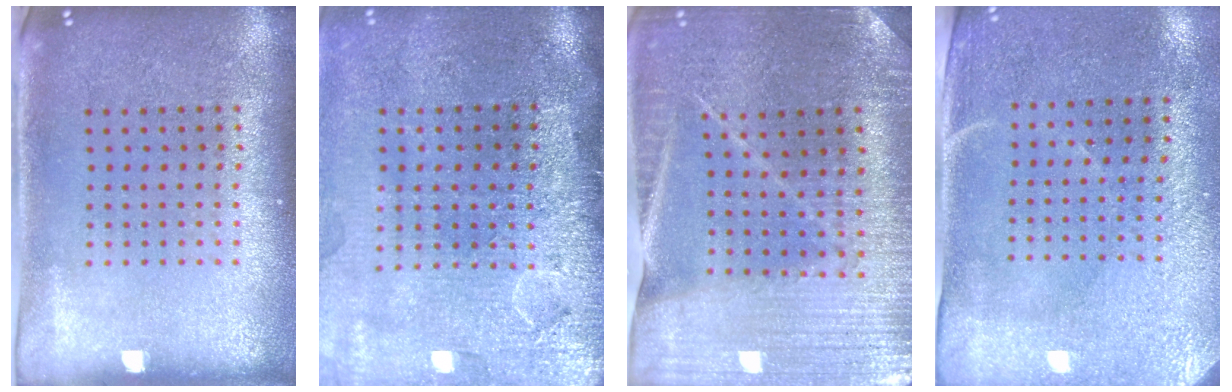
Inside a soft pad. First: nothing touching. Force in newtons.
{"total": 4.4, "press": 3.6, "slide": 2.5}
{"total": 2.6, "press": 2.6, "slide": 0.4}
{"total": 2.9, "press": 2.5, "slide": 1.4}